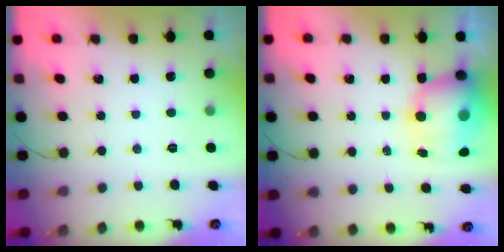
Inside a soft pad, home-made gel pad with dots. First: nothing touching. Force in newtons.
{"total": 12.0, "press": 11.6, "slide": 2.9}